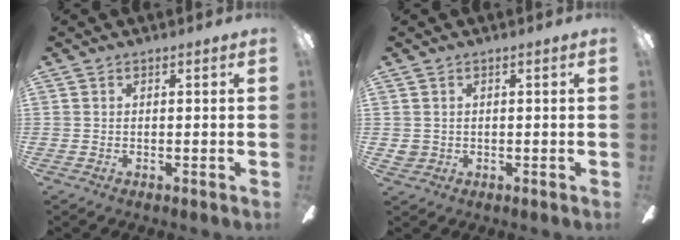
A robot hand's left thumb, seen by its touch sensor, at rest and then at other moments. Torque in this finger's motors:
{"motor_torque": [-0.07, 0.60, -0.04, -0.47, 0.00]}